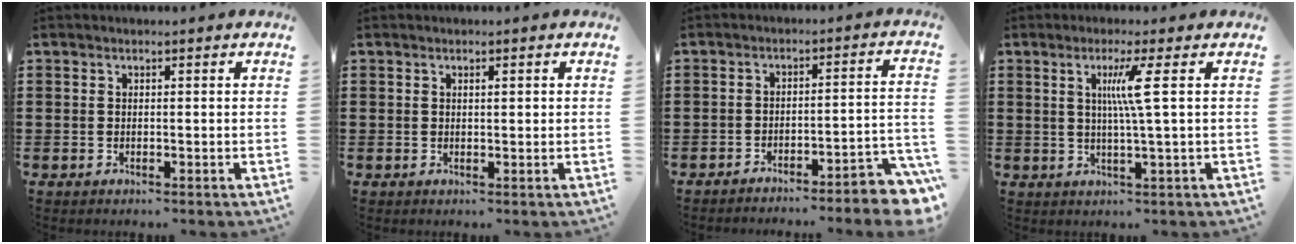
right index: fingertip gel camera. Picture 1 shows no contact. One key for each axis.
{"total": 0.9, "fx": 0.3, "fy": 0.2, "fz": 0.8, "tx": -0.017, "ty": 0.002, "tz": 0.005}
{"total": 4.2, "fx": -4.0, "fy": -0.2, "fz": 1.5, "tx": -0.027, "ty": -0.011, "tz": -0.082}
{"total": 5.3, "fx": 1.2, "fy": -1.0, "fz": 5.0, "tx": -0.098, "ty": -0.007, "tz": 0.012}